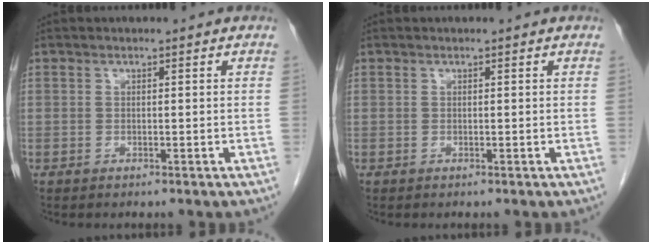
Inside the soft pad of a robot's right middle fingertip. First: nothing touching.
{"total": 0.0}